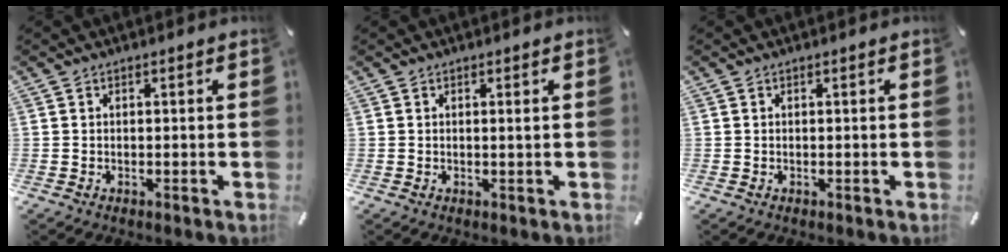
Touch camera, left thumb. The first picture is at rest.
{"total": 0.6, "force": [0.1, -0.1, 0.6], "torque": [-0.010, -0.002, 0.002]}
{"total": 0.0}